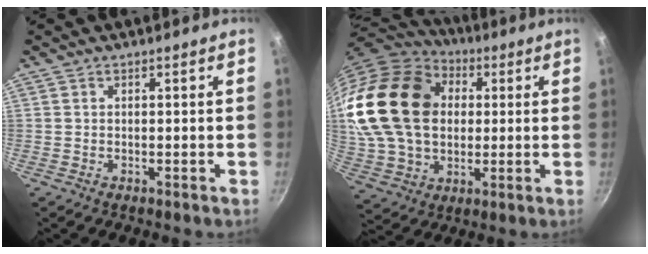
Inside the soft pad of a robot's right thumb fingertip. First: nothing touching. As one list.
[{"total": 25.3, "force": [4.4, 18.6, 16.6], "torque": [-0.290, 0.015, 0.090]}]